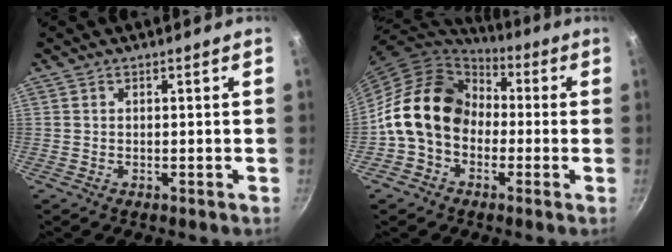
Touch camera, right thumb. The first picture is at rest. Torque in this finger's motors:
{"motor_torque": [2.38, 2.63, 1.36, -1.28, 0.19]}